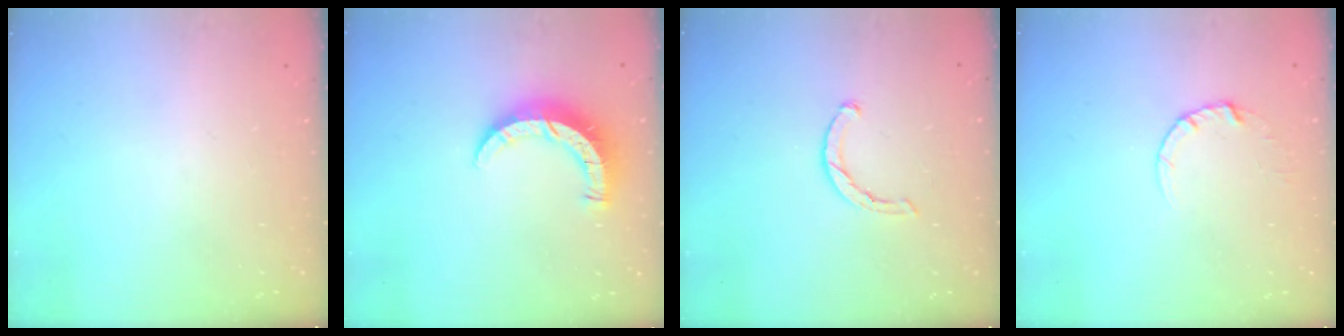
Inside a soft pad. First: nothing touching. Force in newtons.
{"total": 7.8, "press": 7.8, "slide": 0.6}
{"total": 1.9, "press": 1.9, "slide": 0.3}
{"total": 2.7, "press": 2.7, "slide": 0.2}